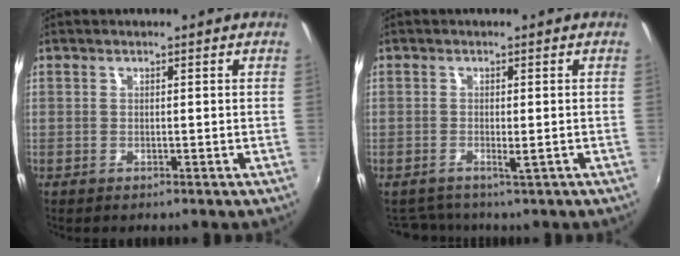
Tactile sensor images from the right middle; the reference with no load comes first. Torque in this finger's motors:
{"motor_torque": [-0.31, -0.32, 0.02, -0.02]}